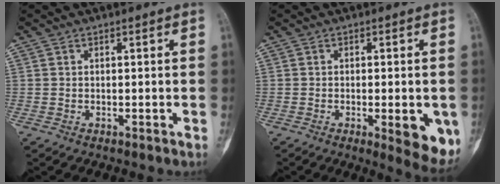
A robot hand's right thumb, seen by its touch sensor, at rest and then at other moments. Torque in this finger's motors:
{"motor_torque": [0.20, 0.36, -0.14, -0.05, 0.00]}